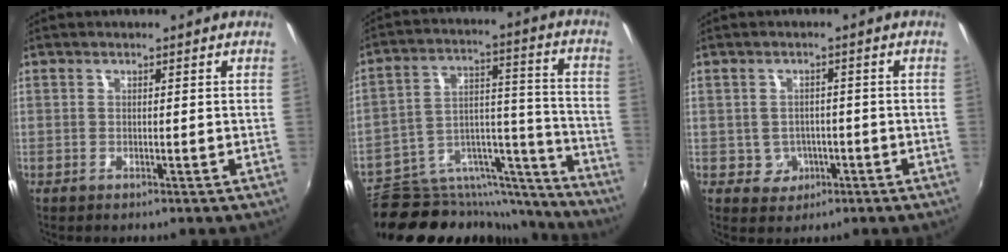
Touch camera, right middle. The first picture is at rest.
{"total": 22.3, "force": [-18.6, 9.8, 7.5], "torque": [-0.125, 0.060, -0.256]}
{"total": 4.1, "force": [-1.1, 3.9, 0.7], "torque": [-0.023, 0.007, -0.006]}